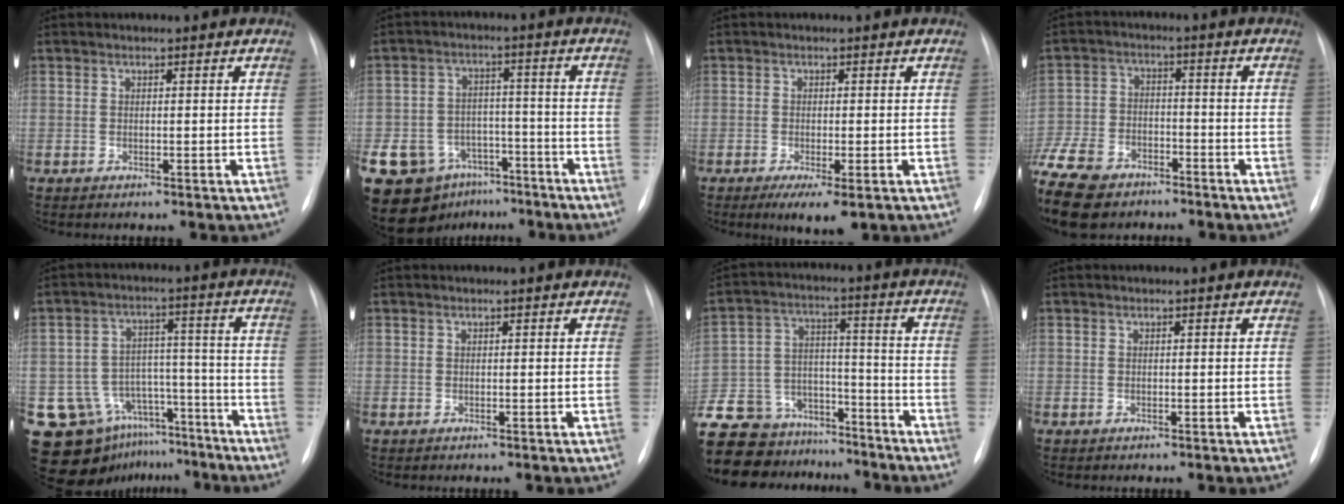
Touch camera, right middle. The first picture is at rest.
{"total": 16.8, "force": [-9.8, 12.0, 6.6], "torque": [-0.156, 0.030, -0.140]}
{"total": 4.4, "force": [-2.3, 1.1, 3.6], "torque": [-0.056, -0.012, -0.029]}
{"total": 14.6, "force": [-10.4, 7.6, 6.8], "torque": [-0.161, -0.014, -0.183]}
{"total": 14.3, "force": [-9.8, 10.0, 3.0], "torque": [-0.050, 0.067, -0.131]}
{"total": 0.0}
{"total": 23.8, "force": [-19.8, 10.6, 7.7], "torque": [-0.221, 0.011, -0.311]}
{"total": 0.0}